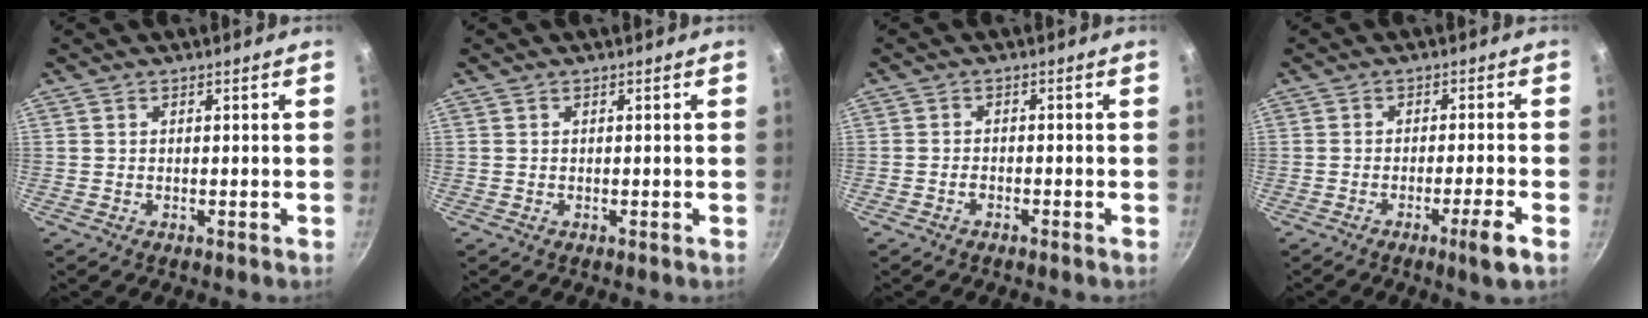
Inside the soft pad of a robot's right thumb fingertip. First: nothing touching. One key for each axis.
{"total": 0.0}
{"total": 1.3, "fx": -1.0, "fy": 0.5, "fz": 0.5, "tx": -0.012, "ty": 0.014, "tz": -0.021}
{"total": 5.0, "fx": -2.5, "fy": -0.3, "fz": 4.3, "tx": -0.072, "ty": 0.014, "tz": -0.039}